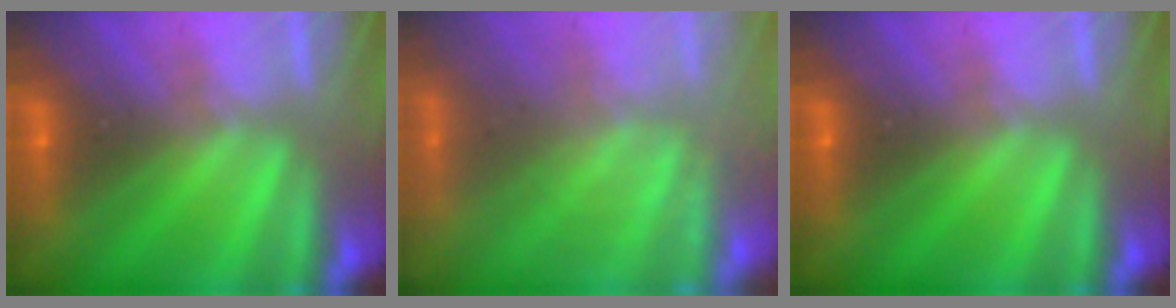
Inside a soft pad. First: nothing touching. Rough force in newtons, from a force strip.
{"total": 2.9}
{"total": 0.0}